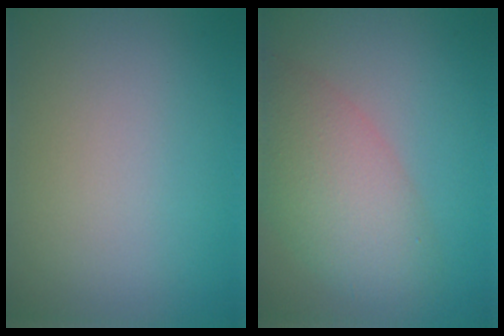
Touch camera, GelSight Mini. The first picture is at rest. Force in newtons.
{"total": 6.2, "press": 6.2, "slide": 0.4}